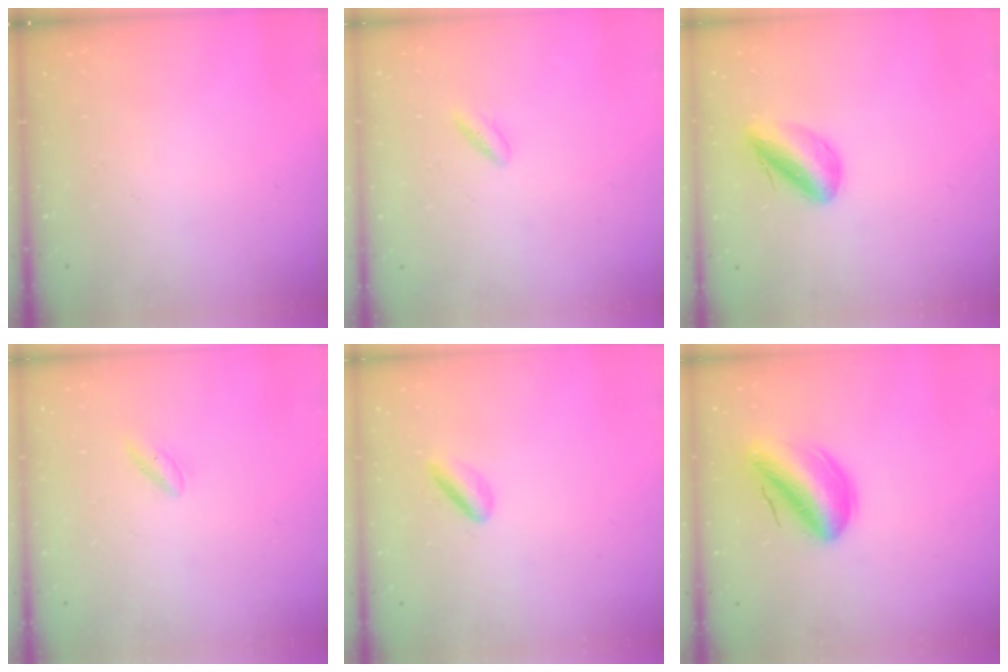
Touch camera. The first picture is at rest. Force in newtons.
{"total": 1.8, "press": 1.5, "slide": 1.0}
{"total": 8.1, "press": 7.8, "slide": 2.2}
{"total": 2.2, "press": 2.0, "slide": 0.8}
{"total": 2.7, "press": 2.7, "slide": 0.6}
{"total": 12.7, "press": 12.2, "slide": 3.6}